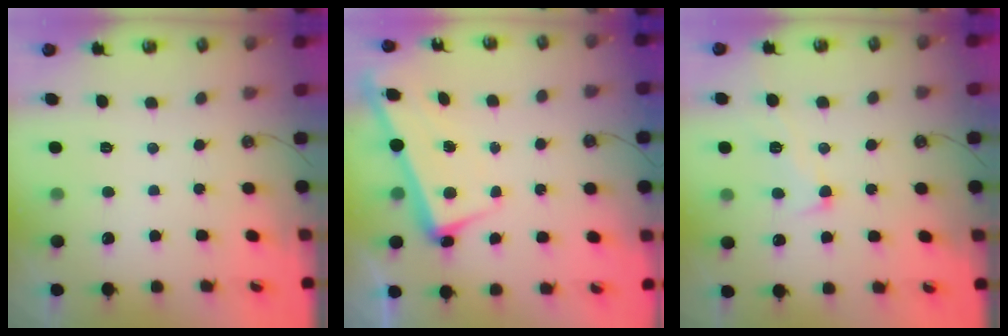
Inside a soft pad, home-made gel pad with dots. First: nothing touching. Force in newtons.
{"total": 2.3, "press": 2.2, "slide": 0.8}
{"total": 2.6, "press": 2.4, "slide": 1.0}